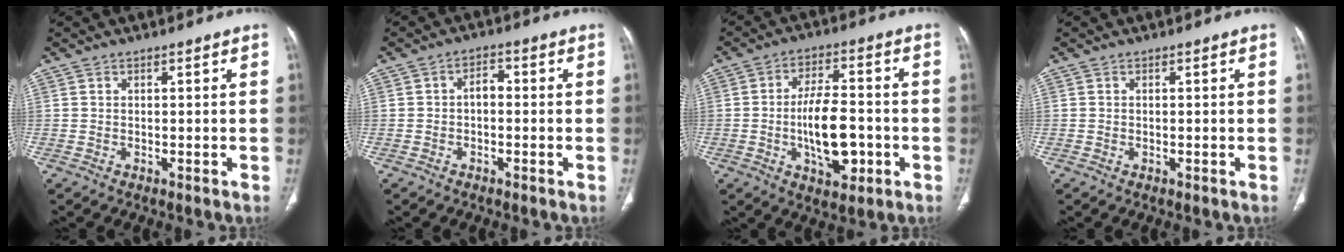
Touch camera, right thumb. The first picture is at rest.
{"total": 2.7, "force": [-0.5, 1.7, 2.0], "torque": [-0.023, 0.014, -0.015]}
{"total": 12.3, "force": [-2.6, 5.9, 10.5], "torque": [-0.159, 0.016, -0.039]}
{"total": 0.0}